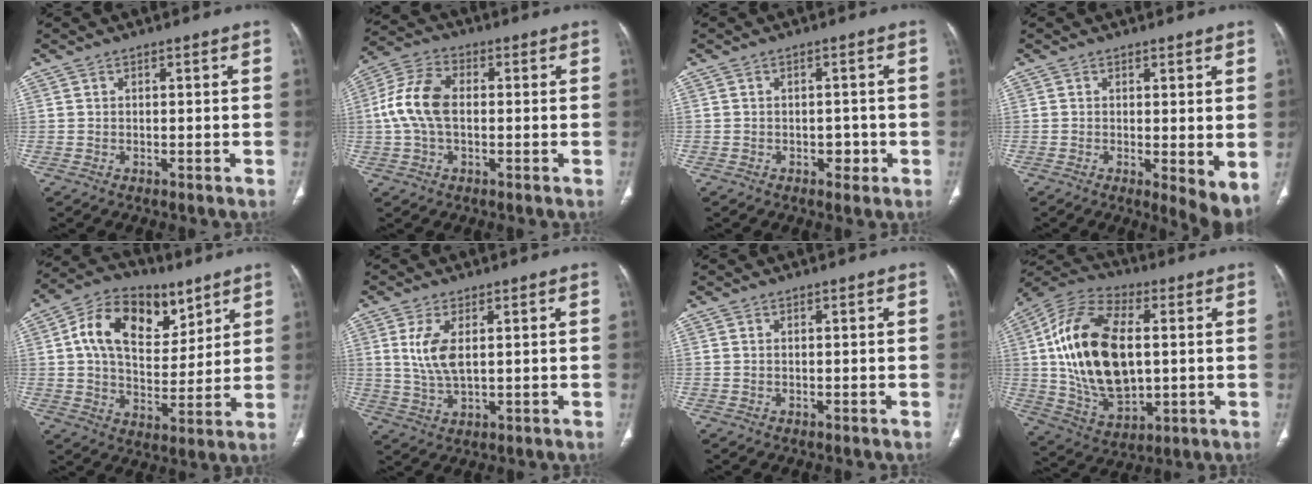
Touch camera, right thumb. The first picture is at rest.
{"total": 10.6, "force": [0.0, 7.0, 7.9], "torque": [-0.158, 0.028, -0.008]}
{"total": 2.5, "force": [-0.9, 1.8, 1.4], "torque": [-0.005, 0.007, -0.010]}
{"total": 5.7, "force": [-0.2, 1.8, 5.4], "torque": [-0.078, -0.019, -0.003]}
{"total": 17.5, "force": [7.3, 11.3, 11.2], "torque": [-0.157, -0.014, 0.125]}
{"total": 6.8, "force": [1.6, 3.0, 5.8], "torque": [-0.127, -0.009, 0.041]}
{"total": 0.0}
{"total": 22.8, "force": [2.1, 12.8, 18.8], "torque": [-0.355, 0.000, 0.042]}